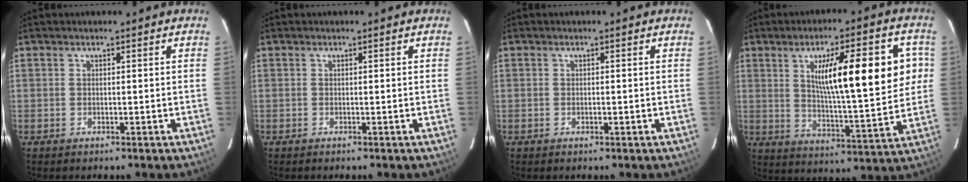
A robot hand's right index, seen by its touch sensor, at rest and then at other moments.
{"total": 0.0}
{"total": 0.5, "force": [-0.1, 0.3, 0.4], "torque": [-0.009, 0.000, -0.002]}
{"total": 18.0, "force": [4.5, 3.2, 17.1], "torque": [-0.254, 0.016, 0.073]}